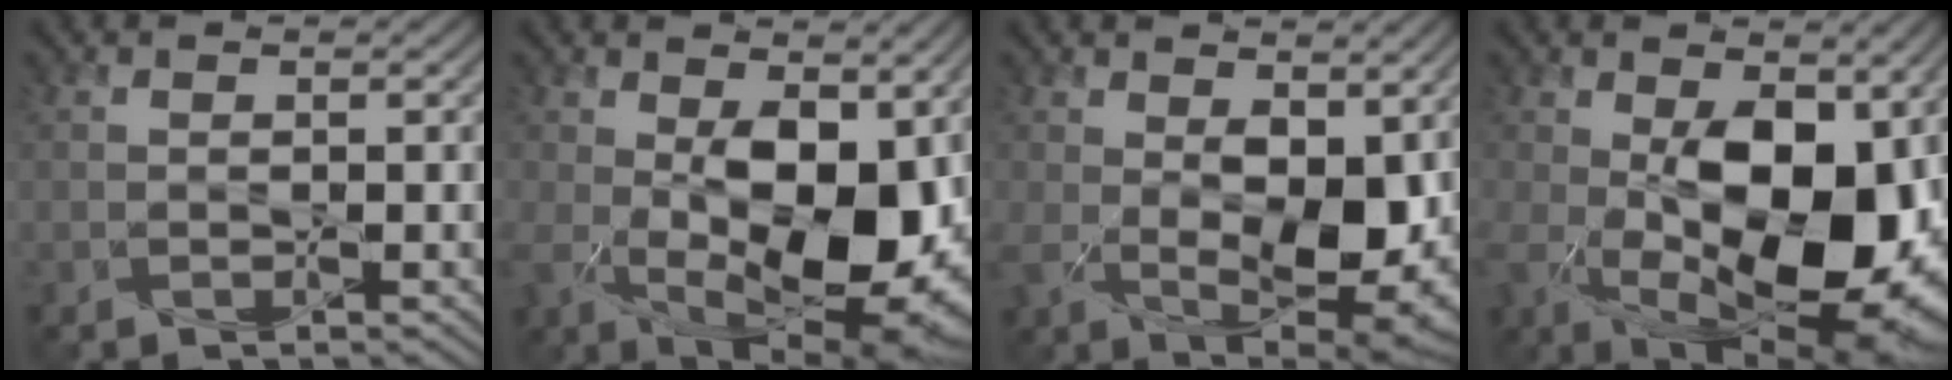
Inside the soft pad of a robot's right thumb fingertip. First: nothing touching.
{"total": 14.6, "force": [0.5, 8.2, 12.1], "torque": [-0.210, -0.025, 0.016]}
{"total": 12.1, "force": [1.5, 7.0, 9.8], "torque": [-0.191, -0.027, 0.039]}
{"total": 16.8, "force": [-0.4, 9.5, 13.8], "torque": [-0.225, -0.036, 0.003]}